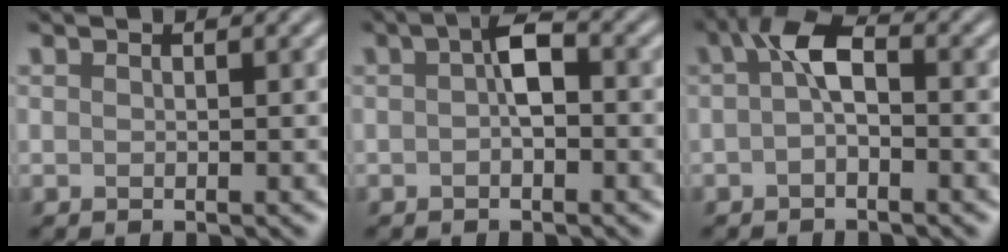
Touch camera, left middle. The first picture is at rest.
{"total": 2.2, "force": [0.0, 0.8, 2.1], "torque": [-0.039, 0.011, -0.001]}
{"total": 3.1, "force": [0.1, 1.2, 2.9], "torque": [-0.055, 0.015, -0.003]}